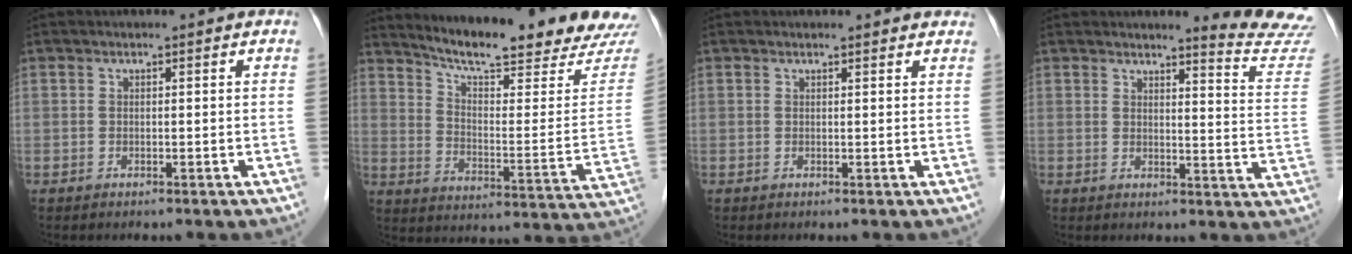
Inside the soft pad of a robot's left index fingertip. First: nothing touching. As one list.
[{"total": 21.7, "force": [20.1, 0.6, 8.1], "torque": [-0.128, -0.078, 0.267]}, {"total": 3.0, "force": [2.9, 0.7, 0.5], "torque": [-0.008, 0.004, 0.020]}, {"total": 11.4, "force": [11.3, -1.3, 1.4], "torque": [-0.010, -0.117, 0.111]}]